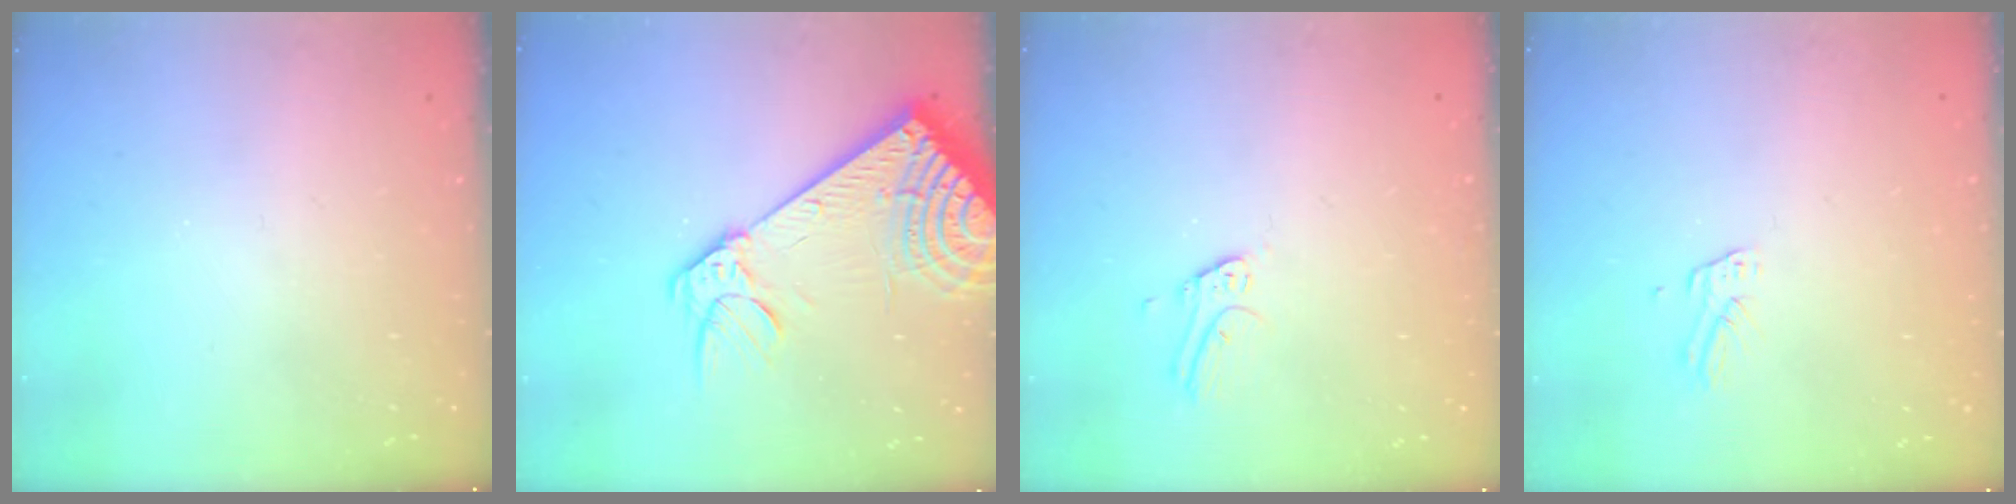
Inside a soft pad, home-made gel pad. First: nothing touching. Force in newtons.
{"total": 17.7, "press": 17.3, "slide": 3.6}
{"total": 6.4, "press": 6.4, "slide": 0.5}
{"total": 2.7, "press": 2.7, "slide": 0.2}